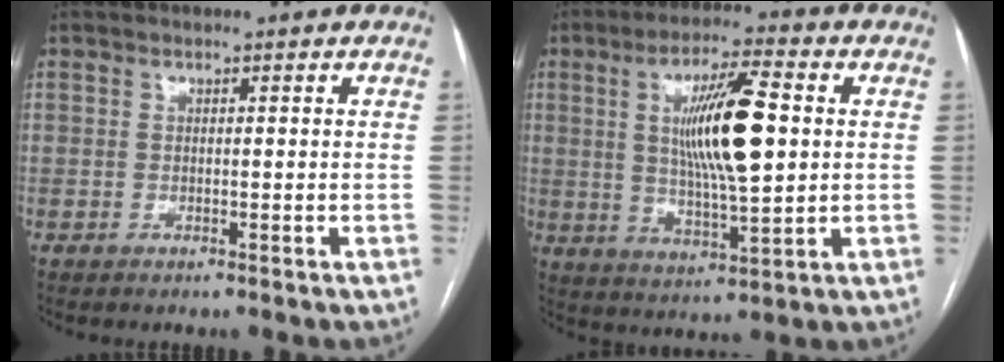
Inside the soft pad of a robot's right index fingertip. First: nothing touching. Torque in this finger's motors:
{"motor_torque": [0.78, 0.33, 0.60, 0.21]}